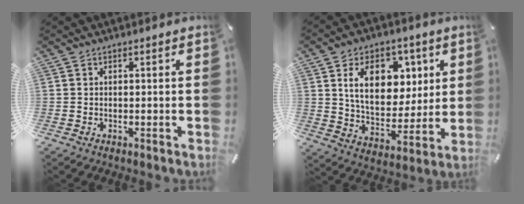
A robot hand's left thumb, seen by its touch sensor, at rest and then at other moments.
{"total": 15.6, "force": [6.1, 10.9, 9.4], "torque": [-0.142, -0.012, 0.109]}